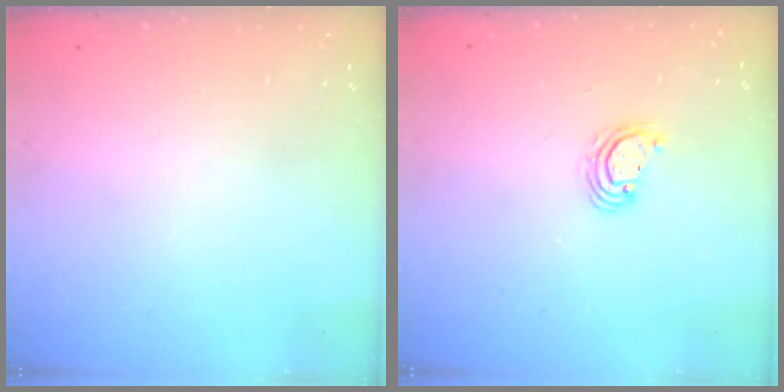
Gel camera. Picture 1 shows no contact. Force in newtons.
{"total": 3.6, "press": 3.6, "slide": 0.2}